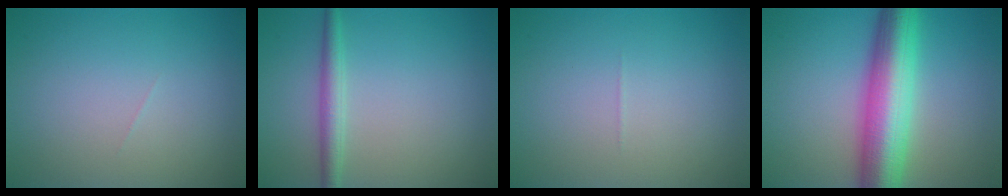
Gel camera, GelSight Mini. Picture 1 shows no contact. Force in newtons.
{"total": 2.1, "press": 2.1, "slide": 0.0}
{"total": 0.0}
{"total": 9.4, "press": 9.4, "slide": 0.4}